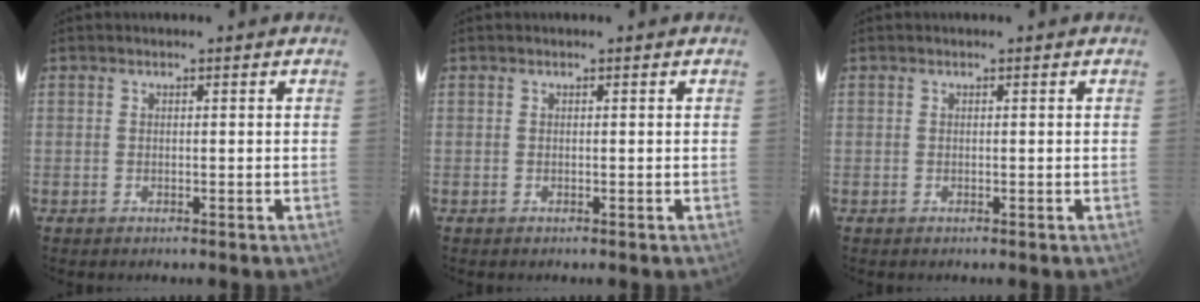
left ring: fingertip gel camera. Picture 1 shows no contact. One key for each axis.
{"total": 0.0}
{"total": 0.0}